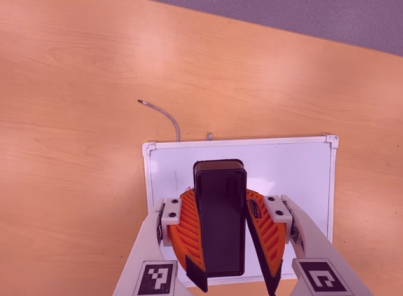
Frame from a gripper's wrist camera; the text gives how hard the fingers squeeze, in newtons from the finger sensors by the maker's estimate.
{"total": 9.8, "left": 10.1, "right": 9.6}